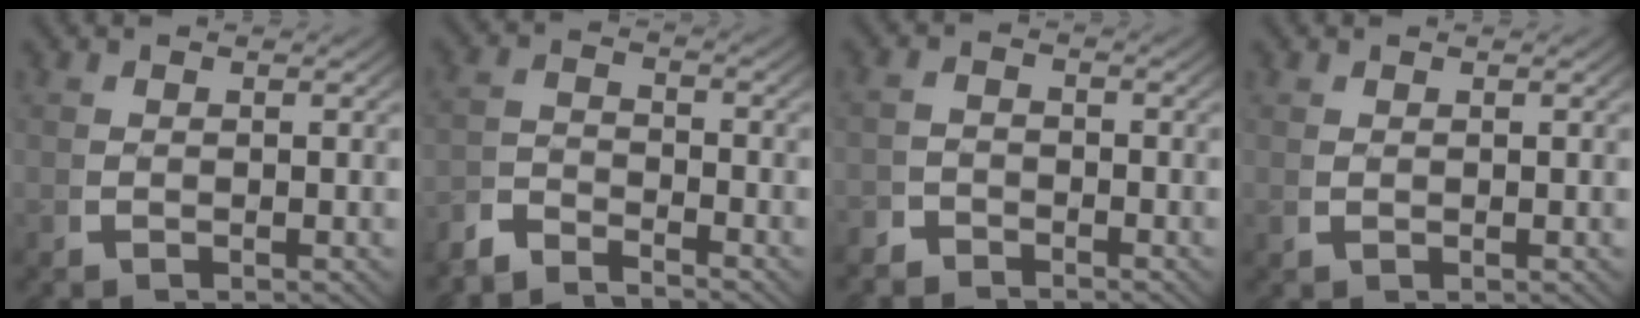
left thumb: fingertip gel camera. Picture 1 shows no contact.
{"total": 3.1, "force": [-2.8, 0.8, 0.8], "torque": [-0.010, -0.009, -0.060]}
{"total": 2.8, "force": [-2.6, 0.9, 0.1], "torque": [0.004, -0.016, -0.047]}
{"total": 0.5, "force": [0.5, -0.1, 0.2], "torque": [-0.009, -0.001, 0.014]}